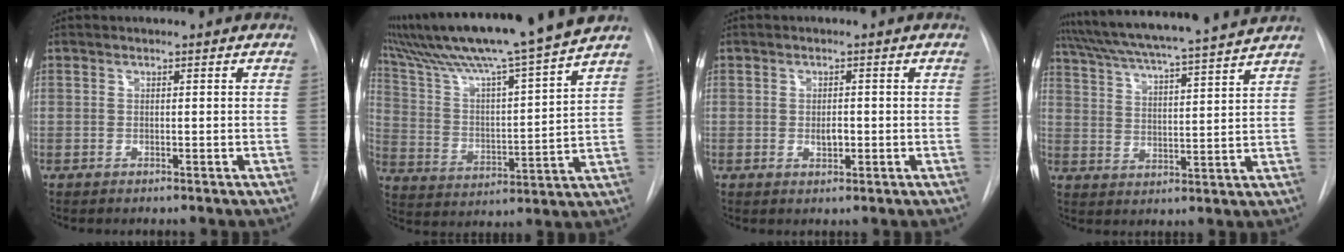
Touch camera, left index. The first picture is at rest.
{"total": 20.7, "force": [17.7, -1.4, 10.7], "torque": [-0.191, -0.016, 0.283]}
{"total": 1.8, "force": [-0.3, 1.0, 1.5], "torque": [-0.025, -0.003, -0.004]}
{"total": 18.1, "force": [16.3, -0.9, 7.8], "torque": [-0.141, -0.007, 0.241]}